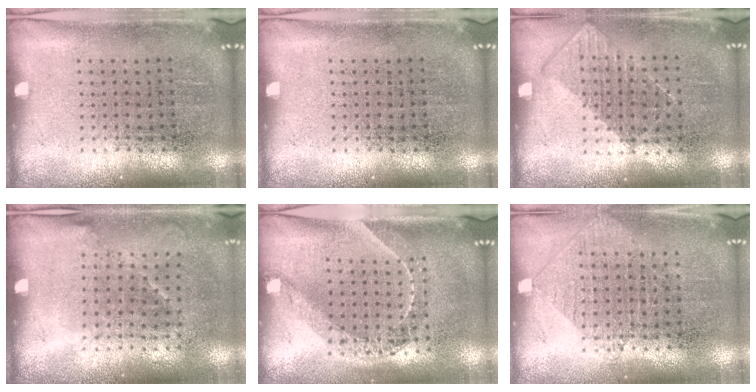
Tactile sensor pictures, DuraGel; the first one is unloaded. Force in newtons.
{"total": 0.0}
{"total": 0.8, "press": 0.6, "slide": 0.4}
{"total": 1.2, "press": 0.9, "slide": 0.9}
{"total": 1.5, "press": 1.3, "slide": 0.8}
{"total": 0.9, "press": 0.9, "slide": 0.3}